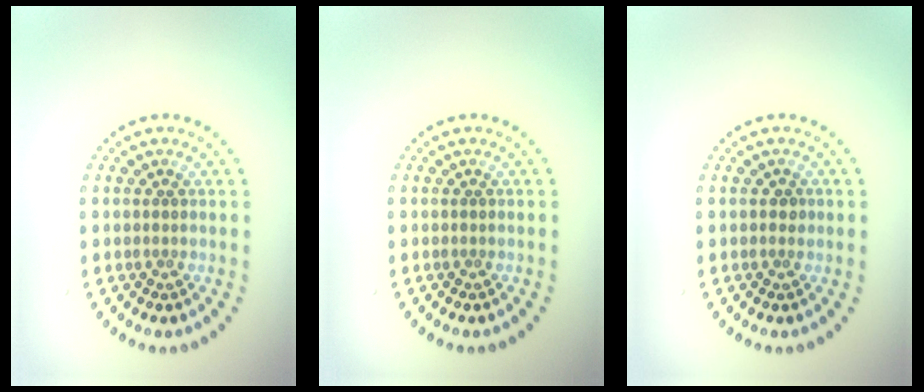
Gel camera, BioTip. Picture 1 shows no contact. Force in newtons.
{"total": 0.0}
{"total": 0.8, "press": 0.8, "slide": 0.1}